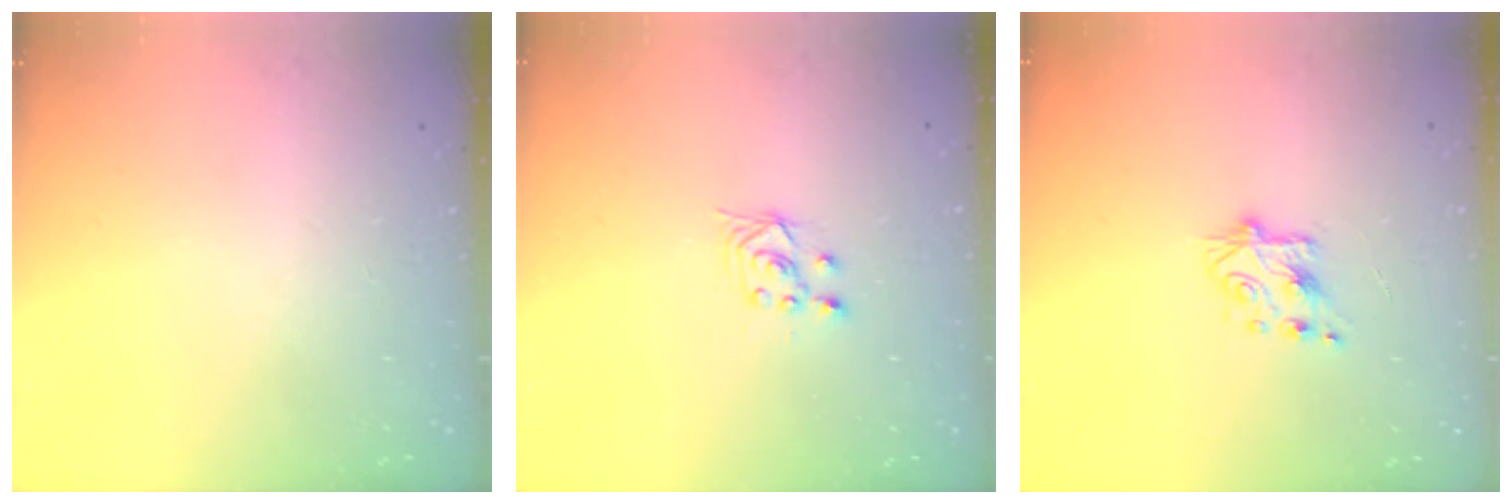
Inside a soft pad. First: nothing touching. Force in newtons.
{"total": 2.5, "press": 2.2, "slide": 1.2}
{"total": 6.4, "press": 6.4, "slide": 0.5}